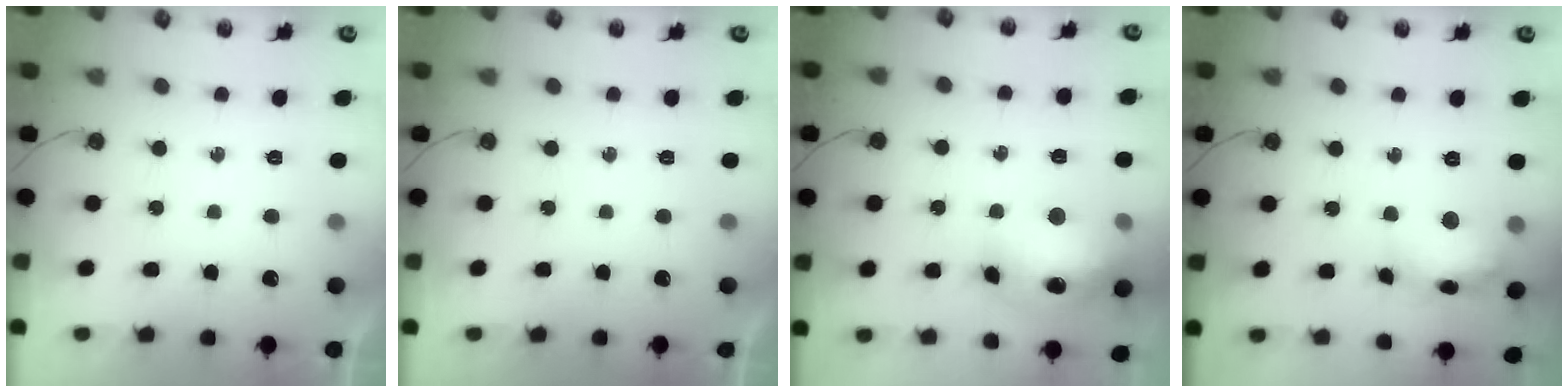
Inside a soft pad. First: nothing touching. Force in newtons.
{"total": 0.0}
{"total": 17.7, "press": 17.7, "slide": 1.5}
{"total": 14.5, "press": 14.5, "slide": 0.9}